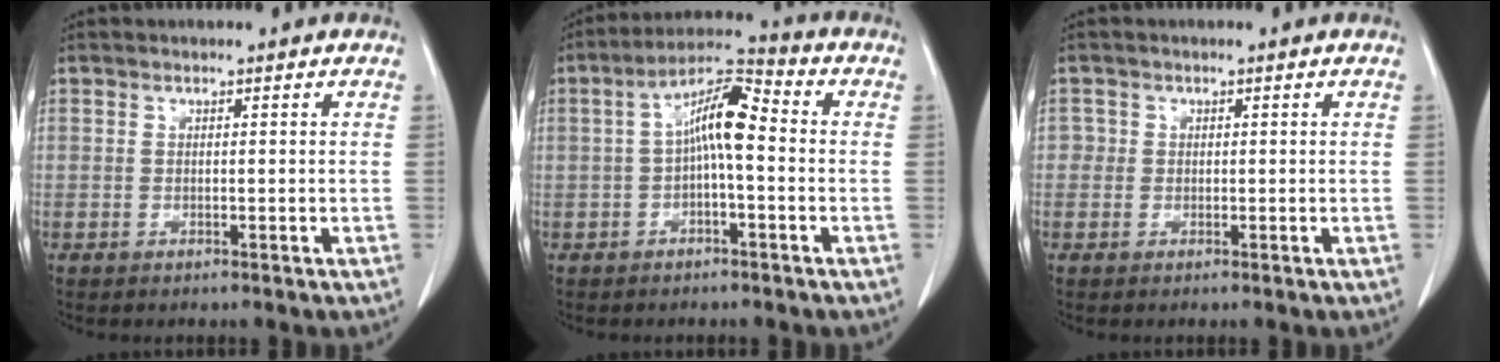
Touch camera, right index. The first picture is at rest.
{"total": 8.4, "force": [0.0, 2.2, 8.1], "torque": [-0.148, 0.032, -0.006]}
{"total": 1.3, "force": [0.1, 1.3, 0.0], "torque": [0.013, 0.005, -0.003]}